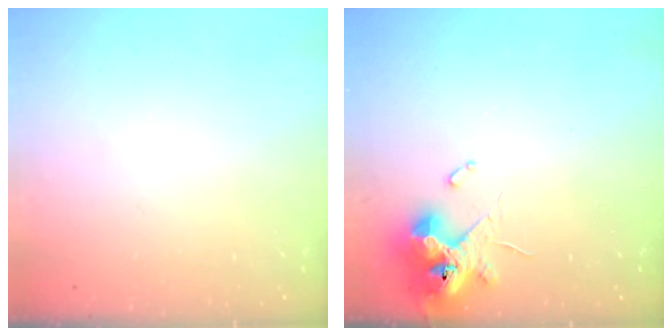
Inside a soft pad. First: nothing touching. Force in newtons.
{"total": 10.6, "press": 10.5, "slide": 0.9}